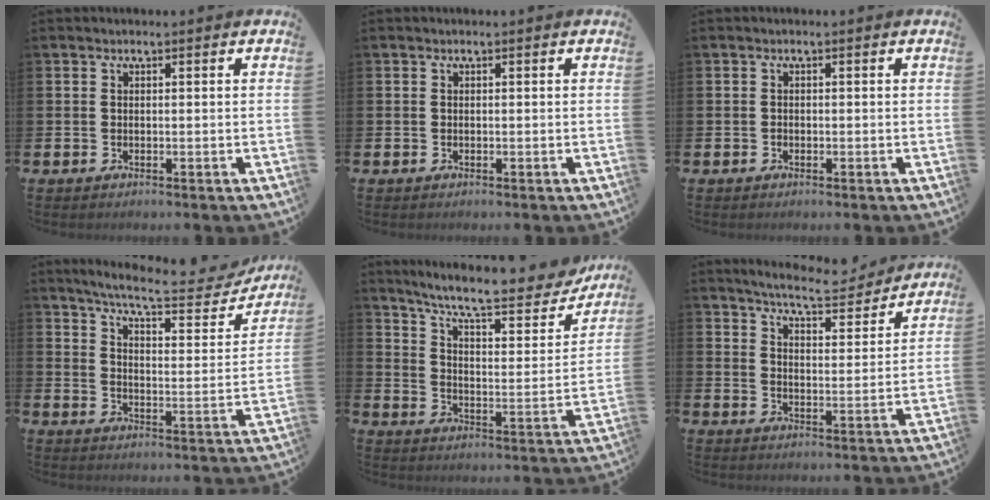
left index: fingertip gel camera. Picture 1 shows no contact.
{"total": 0.0}
{"total": 0.5, "force": [-0.3, 0.4, 0.0], "torque": [-0.006, 0.005, -0.008]}
{"total": 7.7, "force": [7.1, 0.9, 2.9], "torque": [-0.071, -0.052, 0.117]}
{"total": 10.3, "force": [8.9, 1.9, 4.8], "torque": [-0.113, -0.059, 0.148]}
{"total": 6.8, "force": [6.5, 0.5, 1.9], "torque": [-0.050, -0.041, 0.112]}